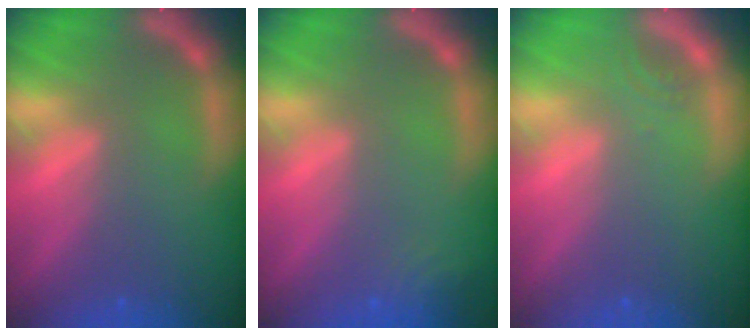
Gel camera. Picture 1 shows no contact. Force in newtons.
{"total": 2.4}
{"total": 1.0}